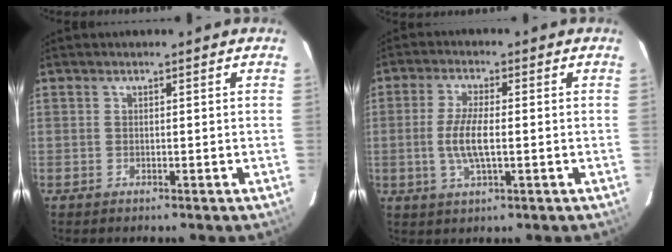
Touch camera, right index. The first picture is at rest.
{"total": 6.7, "force": [-0.7, 1.9, 6.3], "torque": [-0.127, -0.005, -0.013]}